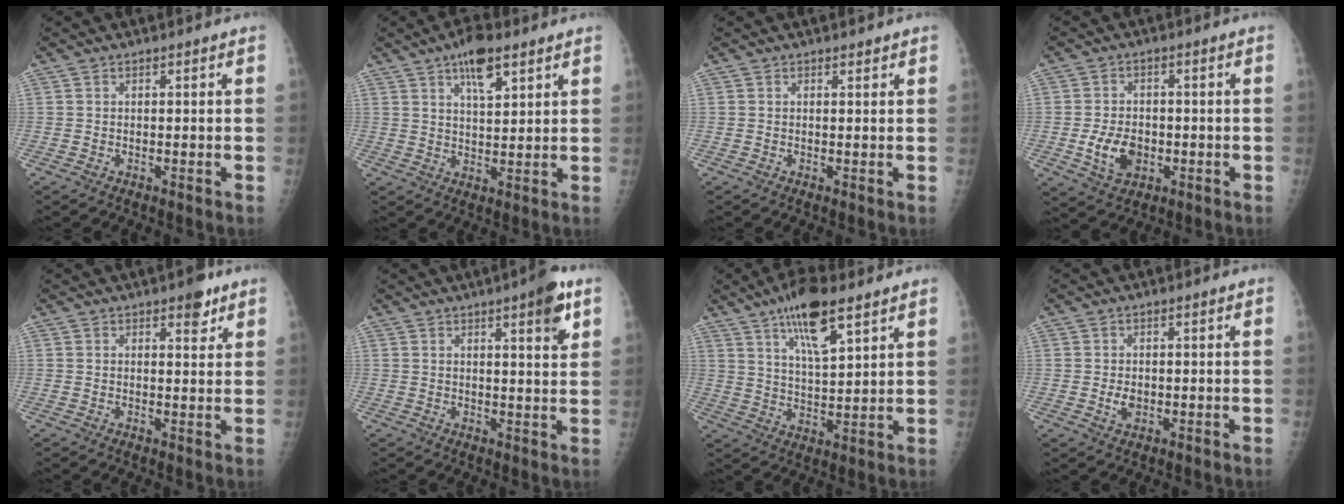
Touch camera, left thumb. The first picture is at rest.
{"total": 8.1, "force": [4.8, 2.9, 5.8], "torque": [-0.082, -0.021, 0.078]}
{"total": 0.9, "force": [0.8, 0.3, 0.4], "torque": [-0.005, -0.005, 0.011]}
{"total": 7.0, "force": [-1.5, 4.9, 4.7], "torque": [-0.070, 0.002, -0.019]}
{"total": 4.0, "force": [2.6, 1.6, 2.5], "torque": [-0.018, -0.012, 0.033]}
{"total": 6.8, "force": [3.7, 1.2, 5.6], "torque": [-0.071, -0.017, 0.046]}
{"total": 12.3, "force": [7.5, 3.6, 9.0], "torque": [-0.141, -0.032, 0.131]}
{"total": 2.4, "force": [-0.1, 1.7, 1.8], "torque": [-0.026, -0.003, 0.004]}